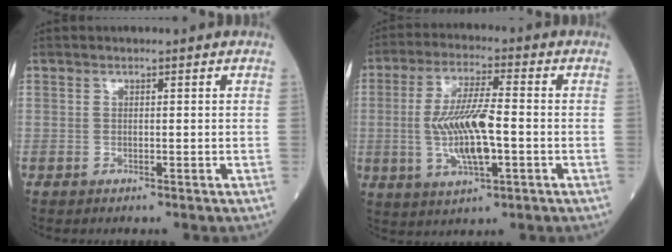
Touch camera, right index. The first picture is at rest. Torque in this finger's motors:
{"motor_torque": [0.56, -0.14, 0.37, 0.21]}